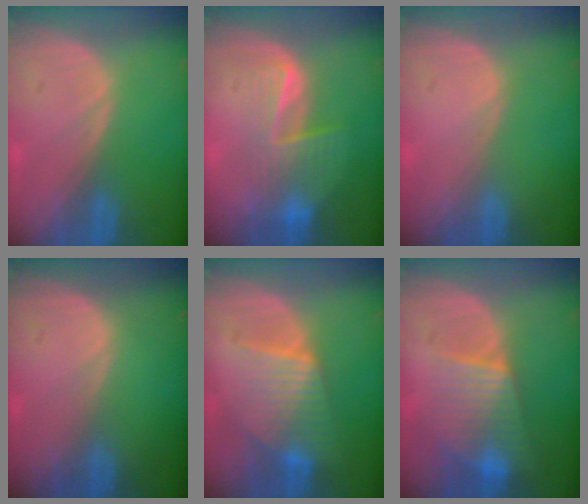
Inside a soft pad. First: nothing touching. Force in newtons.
{"total": 6.8, "press": 6.4, "slide": 2.3}
{"total": 0.0}
{"total": 0.0}
{"total": 6.6, "press": 6.6, "slide": 0.1}
{"total": 7.3, "press": 7.0, "slide": 2.2}